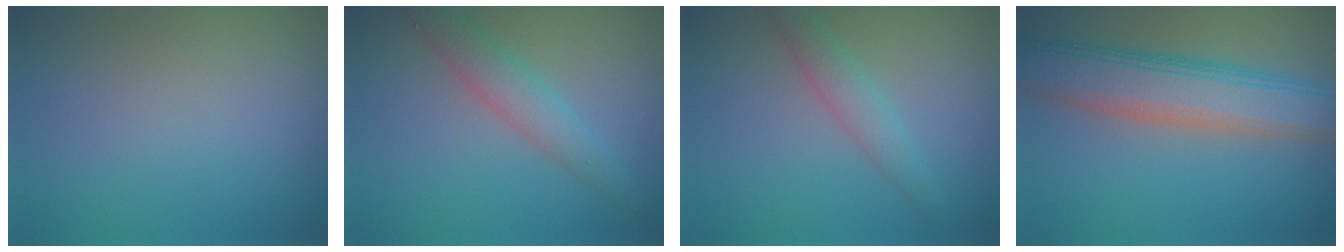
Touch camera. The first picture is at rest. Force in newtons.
{"total": 3.1, "press": 3.1, "slide": 0.1}
{"total": 2.3, "press": 2.3, "slide": 0.1}
{"total": 7.4, "press": 7.4, "slide": 0.1}